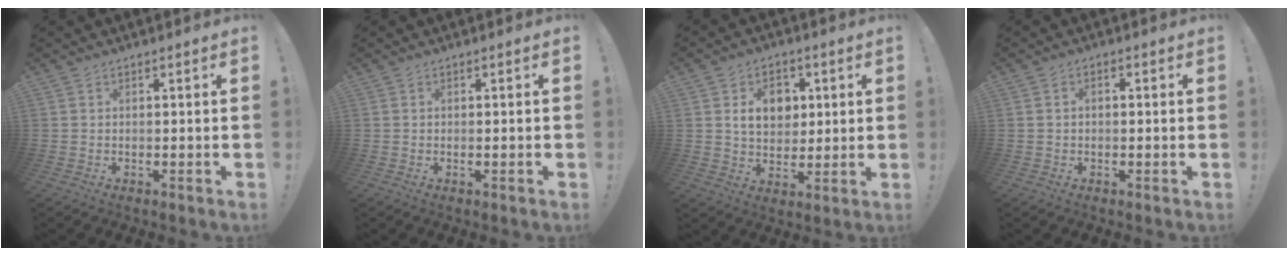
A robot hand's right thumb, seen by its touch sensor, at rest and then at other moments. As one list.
[{"total": 0.6, "force": [-0.3, -0.1, 0.5], "torque": [-0.010, 0.000, -0.004]}, {"total": 10.8, "force": [3.2, 8.6, 5.8], "torque": [-0.077, -0.006, 0.062]}, {"total": 1.5, "force": [-0.7, 0.9, 0.9], "torque": [-0.016, 0.007, -0.013]}]